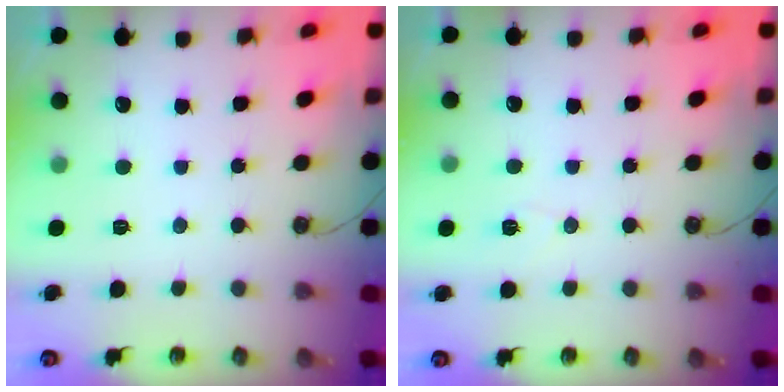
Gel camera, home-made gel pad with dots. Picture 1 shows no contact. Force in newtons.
{"total": 4.7, "press": 4.5, "slide": 1.6}